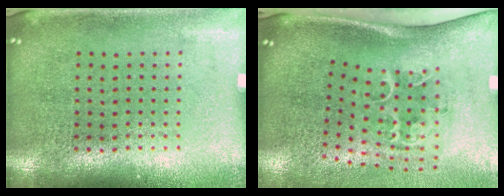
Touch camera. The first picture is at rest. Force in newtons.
{"total": 2.3, "press": 1.4, "slide": 1.9}